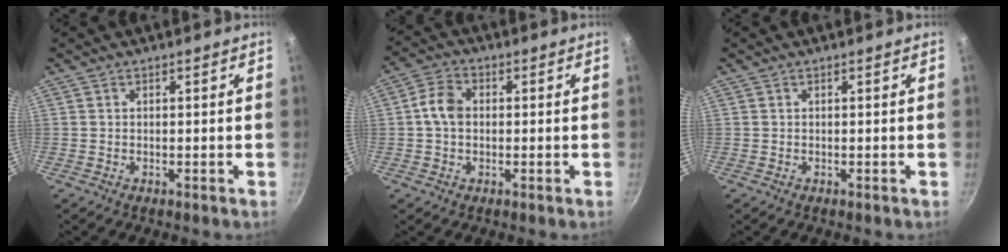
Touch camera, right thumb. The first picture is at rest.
{"total": 5.5, "force": [0.1, 4.1, 3.7], "torque": [-0.064, 0.015, -0.005]}
{"total": 0.0}